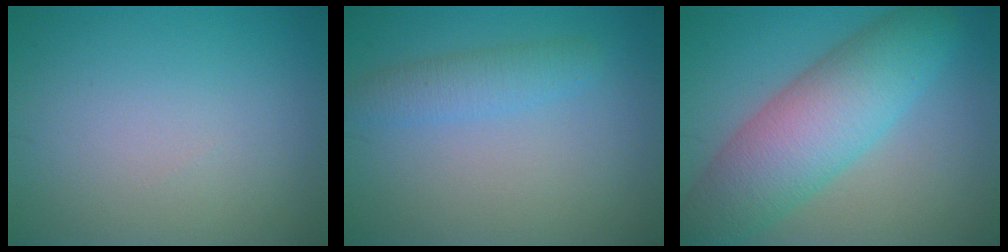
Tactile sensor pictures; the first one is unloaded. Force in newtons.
{"total": 2.4, "press": 2.4, "slide": 0.1}
{"total": 8.7, "press": 8.7, "slide": 0.2}